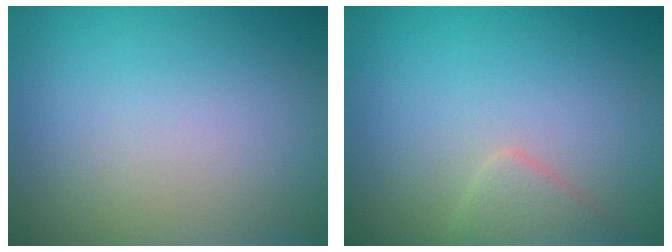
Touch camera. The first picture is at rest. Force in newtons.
{"total": 1.9, "press": 1.9, "slide": 0.0}